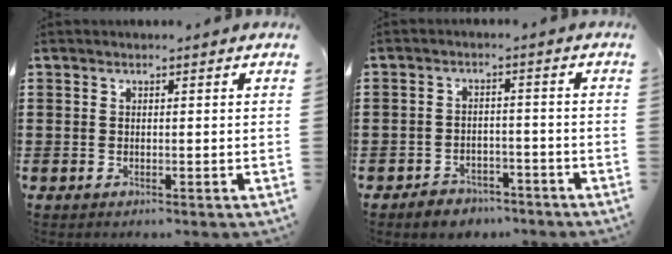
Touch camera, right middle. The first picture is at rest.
{"total": 2.9, "force": [-2.8, 0.9, 0.0], "torque": [-0.008, 0.006, -0.059]}